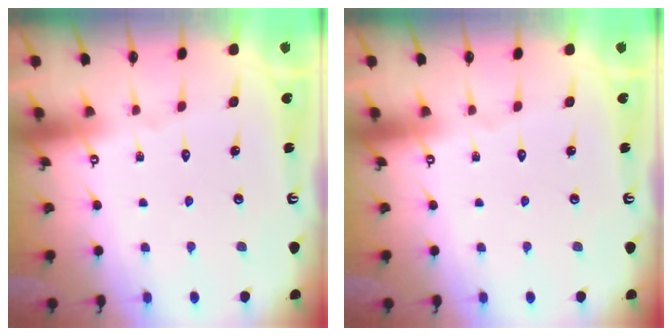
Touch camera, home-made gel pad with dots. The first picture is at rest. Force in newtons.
{"total": 0.0}